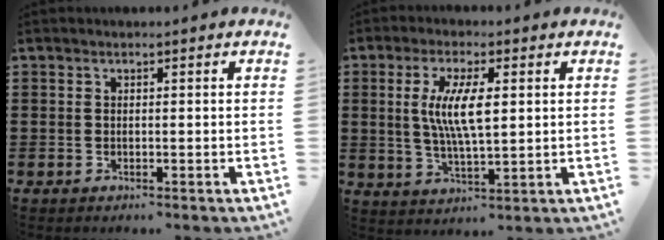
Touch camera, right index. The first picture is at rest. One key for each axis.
{"total": 8.0, "fx": 1.4, "fy": 2.4, "fz": 7.5, "tx": -0.154, "ty": 0.006, "tz": 0.020}